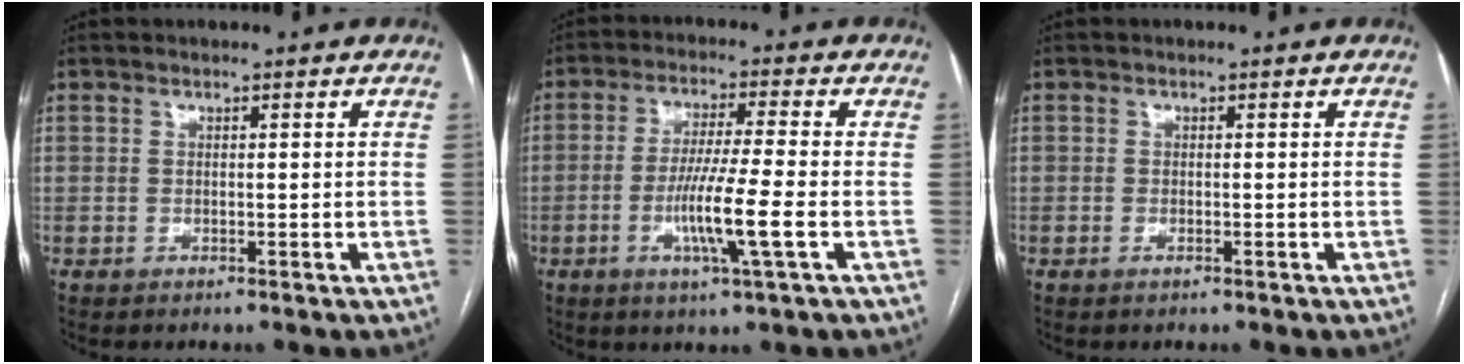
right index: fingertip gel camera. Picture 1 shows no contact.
{"total": 8.9, "force": [-2.6, -0.7, 8.5], "torque": [-0.162, -0.014, -0.050]}
{"total": 0.6, "force": [-0.3, 0.3, 0.4], "torque": [-0.007, 0.001, -0.003]}